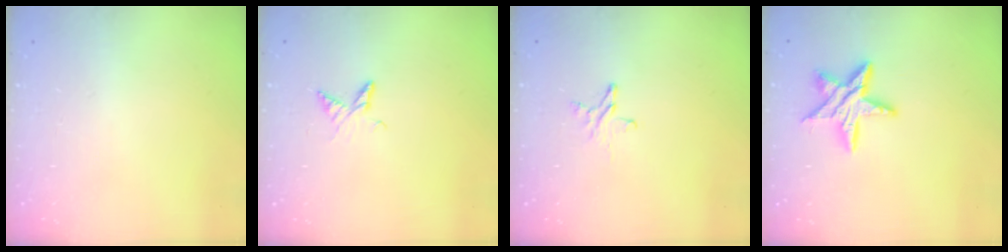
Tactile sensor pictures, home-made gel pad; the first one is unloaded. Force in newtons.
{"total": 7.2, "press": 7.2, "slide": 0.6}
{"total": 4.0, "press": 4.0, "slide": 0.3}
{"total": 12.9, "press": 12.9, "slide": 0.7}